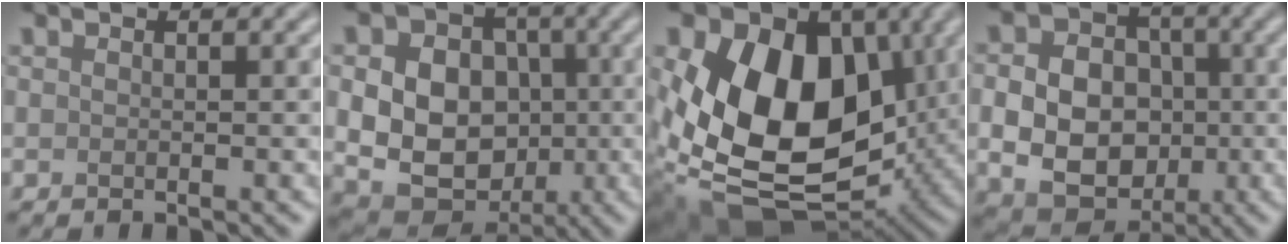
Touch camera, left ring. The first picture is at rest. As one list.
[{"total": 13.2, "force": [0.5, 11.1, 7.1], "torque": [-0.136, 0.016, 0.001]}, {"total": 16.0, "force": [1.2, 10.9, 11.7], "torque": [-0.191, -0.011, 0.010]}, {"total": 9.9, "force": [-1.1, 8.1, 5.7], "torque": [-0.092, -0.010, -0.026]}]